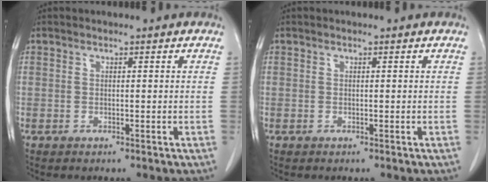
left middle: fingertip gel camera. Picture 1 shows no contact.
{"total": 0.0}